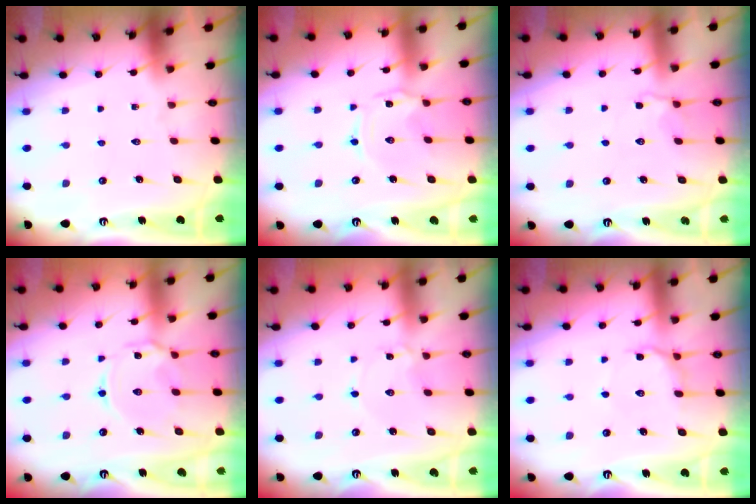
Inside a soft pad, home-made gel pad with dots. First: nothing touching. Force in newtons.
{"total": 1.0, "press": 1.0, "slide": 0.1}
{"total": 3.6, "press": 3.2, "slide": 1.7}
{"total": 4.7, "press": 4.7, "slide": 0.5}
{"total": 0.8, "press": 0.8, "slide": 0.1}
{"total": 7.0, "press": 6.9, "slide": 1.1}